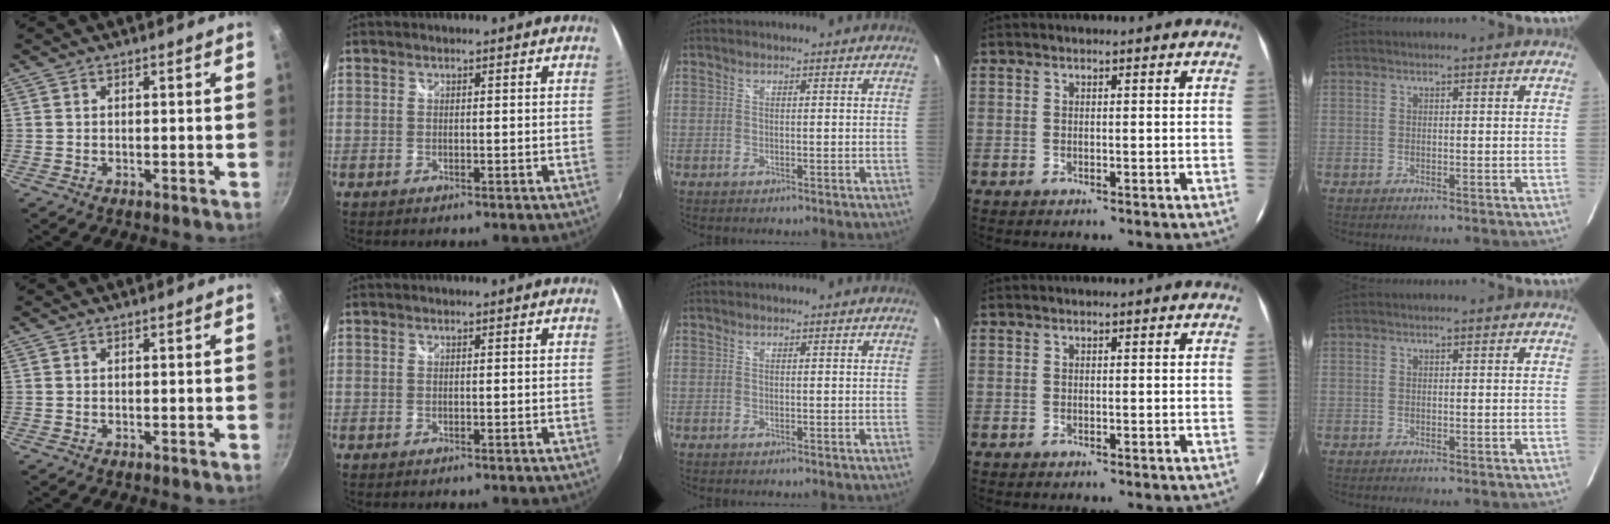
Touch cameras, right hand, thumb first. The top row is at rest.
{}